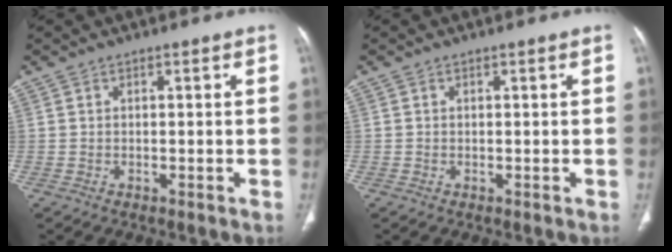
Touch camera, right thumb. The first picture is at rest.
{"total": 0.0}